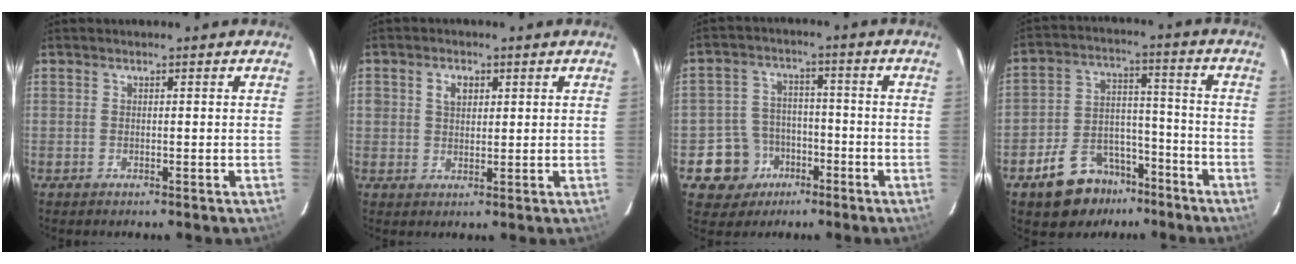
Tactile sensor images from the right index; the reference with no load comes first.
{"total": 3.4, "force": [1.2, 2.7, 1.8], "torque": [-0.027, 0.009, 0.022]}
{"total": 8.6, "force": [-4.1, 7.5, 0.9], "torque": [-0.041, 0.033, -0.055]}
{"total": 12.7, "force": [-8.8, 7.6, 5.1], "torque": [-0.108, 0.036, -0.122]}